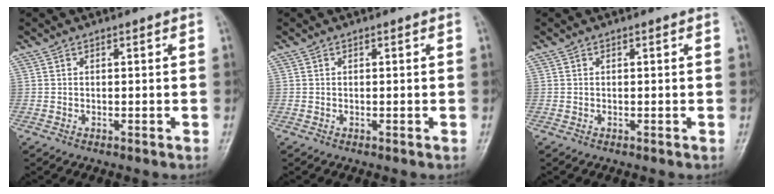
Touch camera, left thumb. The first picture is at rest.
{"total": 0.0}
{"total": 0.0}